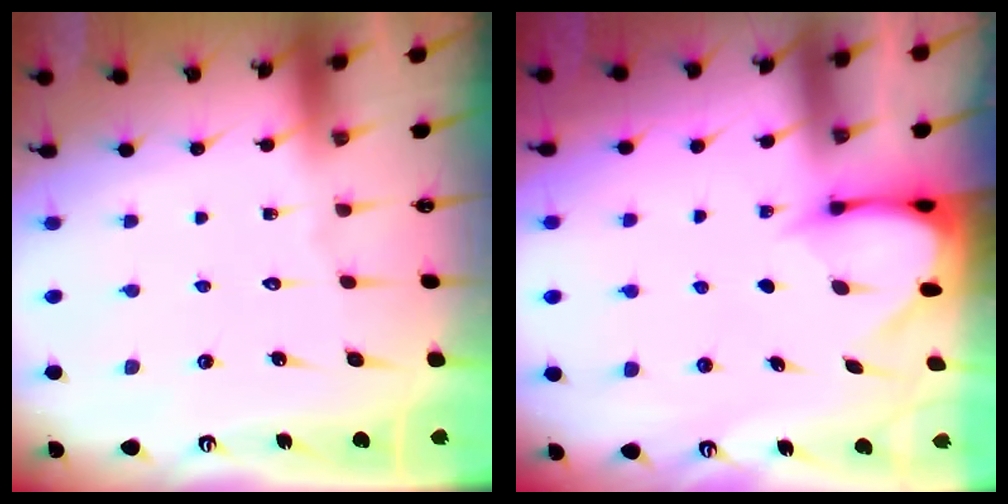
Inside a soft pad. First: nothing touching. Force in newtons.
{"total": 3.3, "press": 3.3, "slide": 0.3}